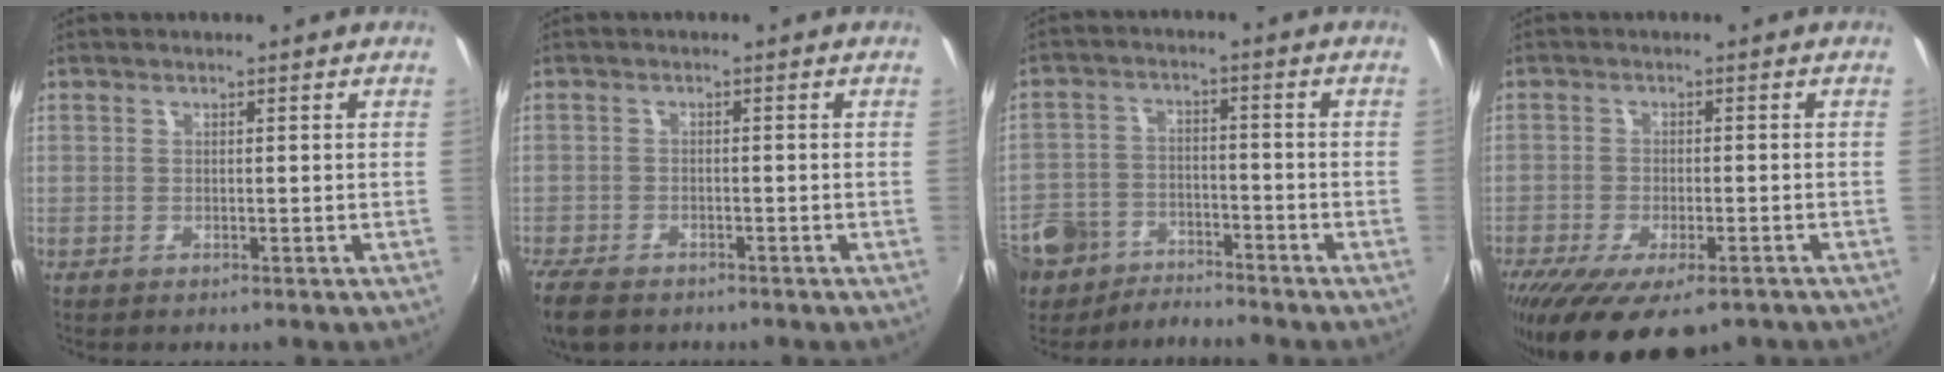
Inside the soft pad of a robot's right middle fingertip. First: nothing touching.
{"total": 6.8, "force": [-5.3, 2.8, 3.2], "torque": [-0.091, -0.026, -0.102]}
{"total": 13.0, "force": [-10.2, 6.7, 4.7], "torque": [-0.135, -0.014, -0.184]}
{"total": 14.0, "force": [-9.4, 5.2, 9.0], "torque": [-0.188, -0.048, -0.146]}